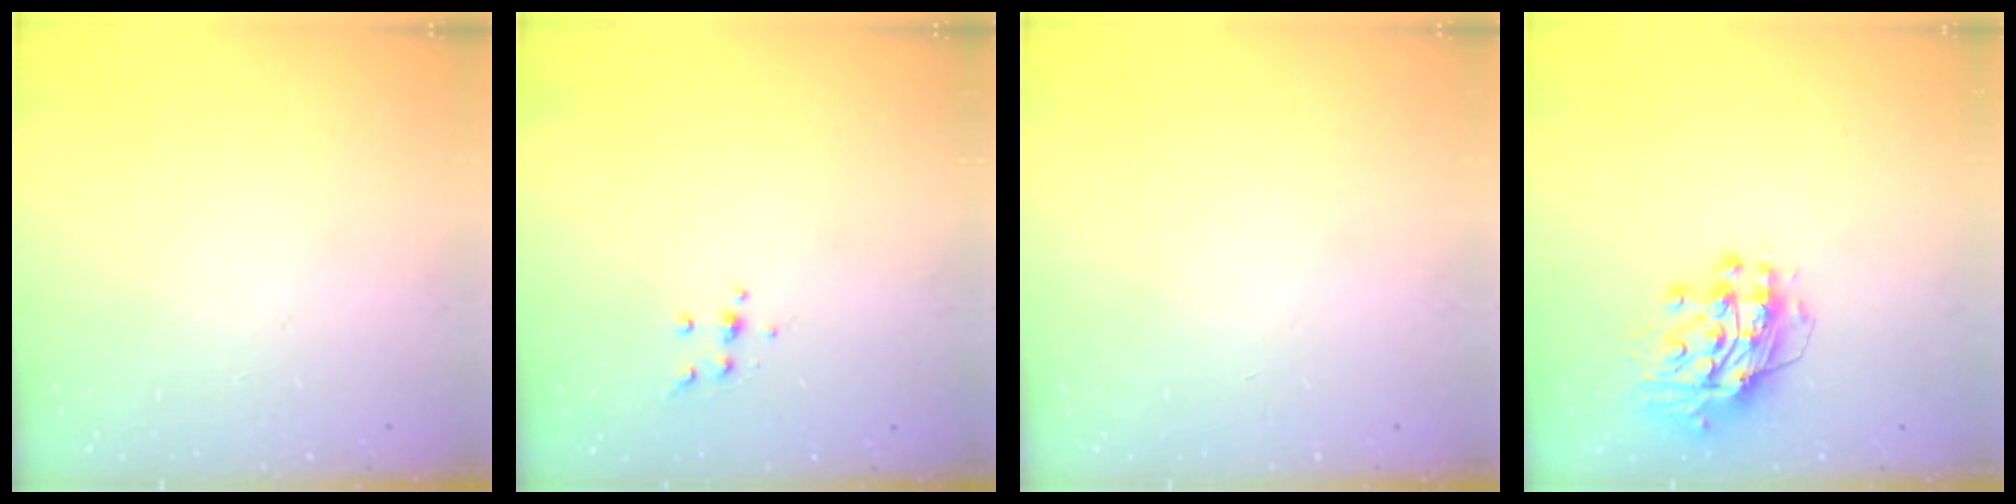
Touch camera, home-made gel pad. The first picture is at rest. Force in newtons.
{"total": 4.0, "press": 3.8, "slide": 1.0}
{"total": 0.0}
{"total": 12.9, "press": 12.8, "slide": 1.2}